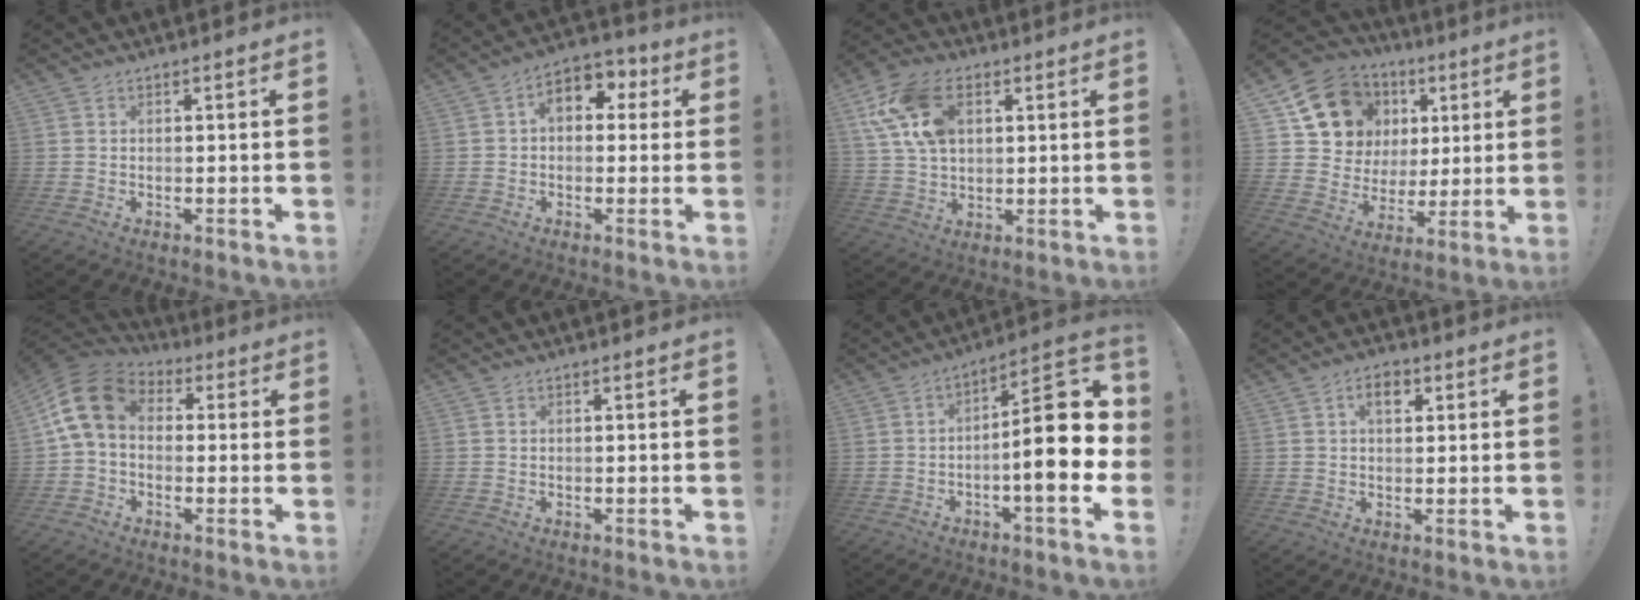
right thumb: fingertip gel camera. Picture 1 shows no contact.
{"total": 8.4, "force": [2.2, 6.0, 5.5], "torque": [-0.077, 0.001, 0.044]}
{"total": 15.8, "force": [5.8, 10.5, 10.2], "torque": [-0.188, -0.010, 0.111]}
{"total": 15.8, "force": [8.2, 12.2, 5.6], "torque": [-0.083, -0.046, 0.176]}
{"total": 13.6, "force": [2.6, 9.5, 9.4], "torque": [-0.165, 0.011, 0.050]}
{"total": 0.0}
{"total": 18.8, "force": [-1.3, 5.5, 17.9], "torque": [-0.248, 0.009, -0.022]}
{"total": 5.2, "force": [1.9, 3.2, 3.7], "torque": [-0.047, 0.001, 0.029]}